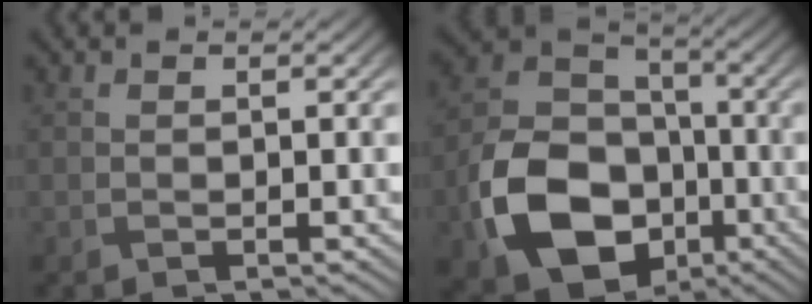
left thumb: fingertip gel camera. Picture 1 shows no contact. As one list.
[{"total": 14.8, "force": [-5.6, 10.9, 8.3], "torque": [-0.189, -0.037, -0.114]}]